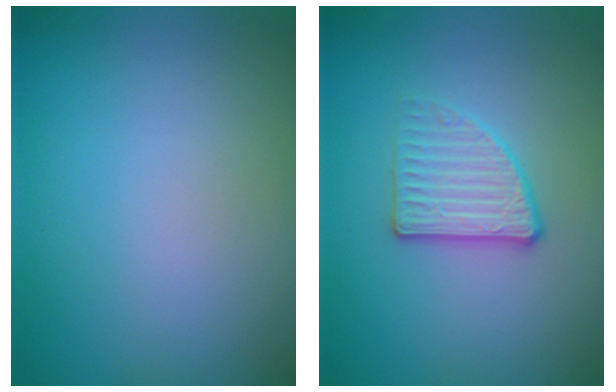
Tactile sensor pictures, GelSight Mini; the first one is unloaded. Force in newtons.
{"total": 2.7, "press": 2.6, "slide": 0.8}